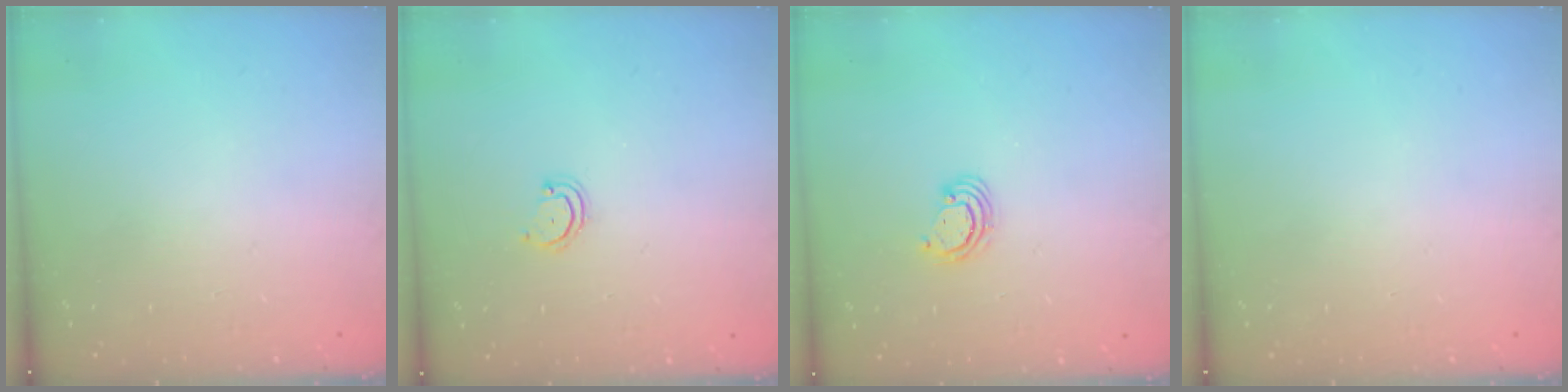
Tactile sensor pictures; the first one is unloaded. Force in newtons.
{"total": 3.2, "press": 3.2, "slide": 0.2}
{"total": 2.5, "press": 2.5, "slide": 0.2}
{"total": 0.0}